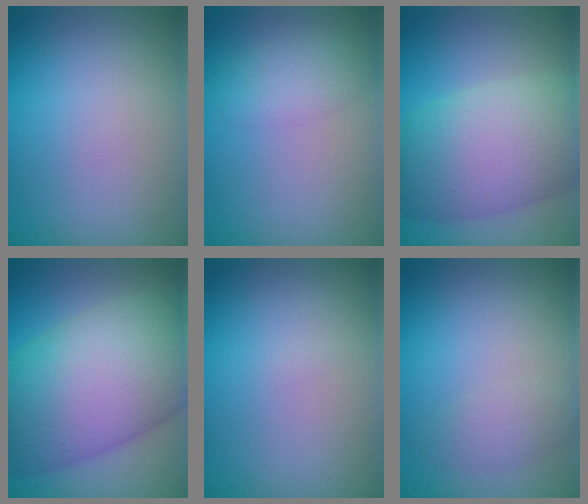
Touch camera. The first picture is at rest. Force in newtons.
{"total": 2.2, "press": 2.2, "slide": 0.1}
{"total": 9.9, "press": 9.9, "slide": 0.4}
{"total": 13.6, "press": 13.6, "slide": 0.3}
{"total": 0.0}
{"total": 1.9, "press": 1.9, "slide": 0.1}